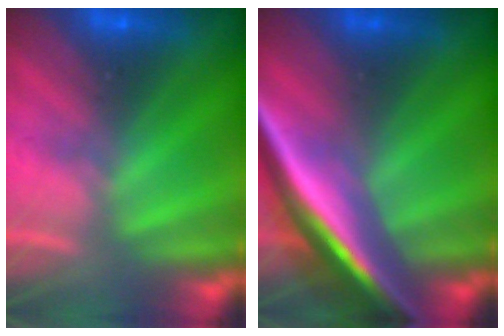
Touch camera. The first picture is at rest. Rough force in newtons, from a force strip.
{"total": 7.7}